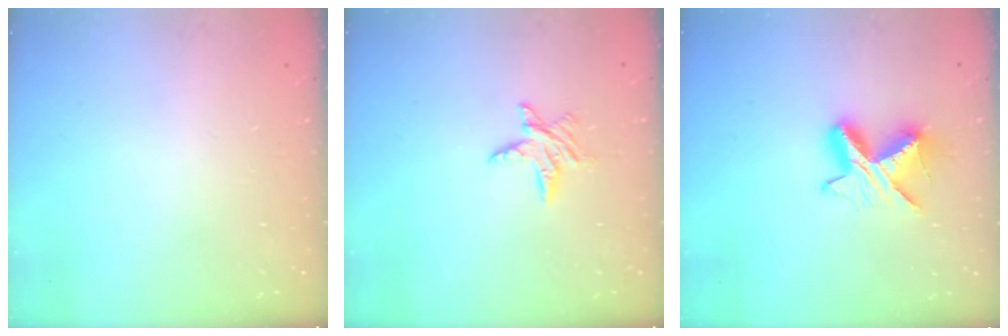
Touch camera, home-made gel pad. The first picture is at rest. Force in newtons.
{"total": 6.1, "press": 6.1, "slide": 0.3}
{"total": 9.1, "press": 9.1, "slide": 0.5}